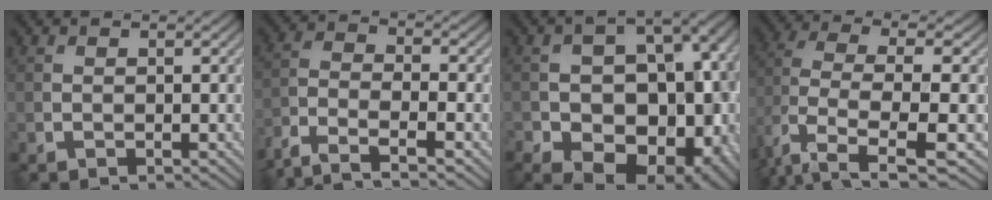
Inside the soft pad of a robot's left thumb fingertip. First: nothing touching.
{"total": 7.2, "force": [-5.4, 1.8, 4.4], "torque": [-0.095, -0.007, -0.116]}
{"total": 16.1, "force": [-5.8, 10.7, 10.5], "torque": [-0.146, -0.019, -0.073]}
{"total": 7.8, "force": [-0.7, 3.4, 6.9], "torque": [-0.161, -0.012, -0.025]}